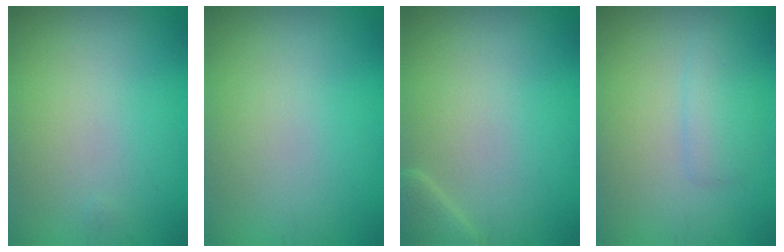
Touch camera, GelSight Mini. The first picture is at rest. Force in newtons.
{"total": 0.0}
{"total": 1.9, "press": 1.9, "slide": 0.2}
{"total": 1.7, "press": 1.7, "slide": 0.0}